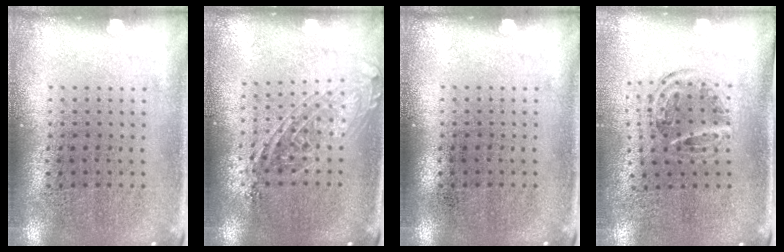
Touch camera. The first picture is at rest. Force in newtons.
{"total": 1.5, "press": 1.2, "slide": 0.9}
{"total": 0.0}
{"total": 1.1, "press": 1.0, "slide": 0.2}